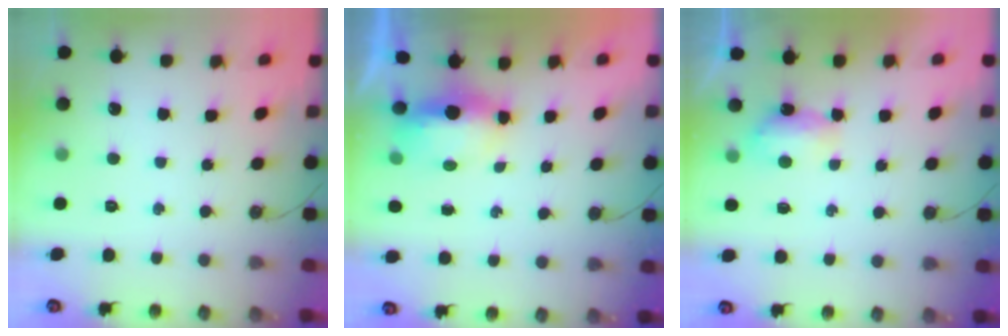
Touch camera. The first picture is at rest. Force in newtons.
{"total": 10.2, "press": 7.1, "slide": 7.3}
{"total": 4.5, "press": 4.4, "slide": 0.8}